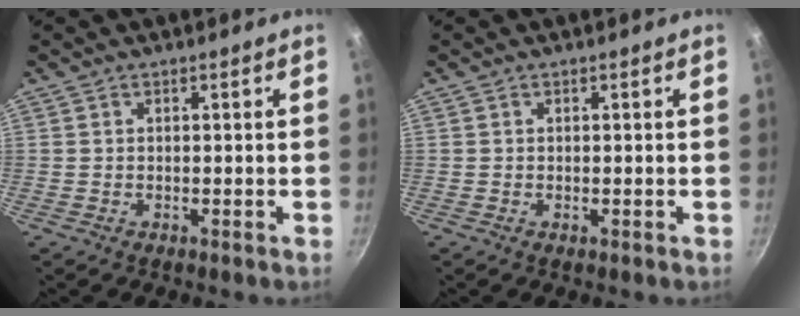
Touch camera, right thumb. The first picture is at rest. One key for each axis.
{"total": 0.0}